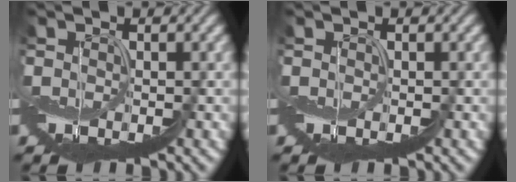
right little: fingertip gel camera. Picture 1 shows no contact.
{"total": 0.0}